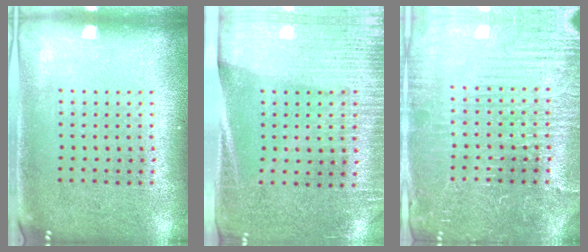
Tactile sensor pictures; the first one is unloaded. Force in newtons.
{"total": 3.0, "press": 2.8, "slide": 1.2}
{"total": 4.3, "press": 4.1, "slide": 1.4}